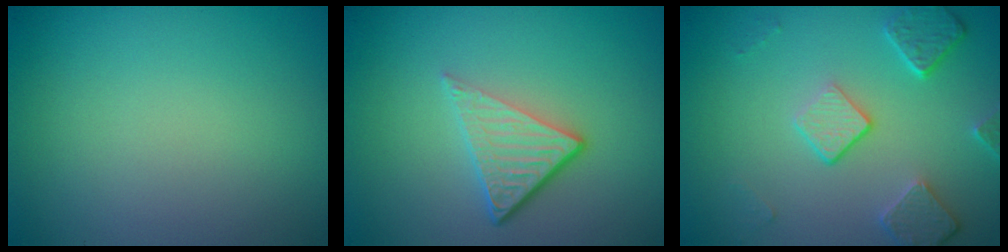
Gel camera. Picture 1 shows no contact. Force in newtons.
{"total": 4.1, "press": 2.7, "slide": 3.1}
{"total": 4.1, "press": 3.2, "slide": 2.7}